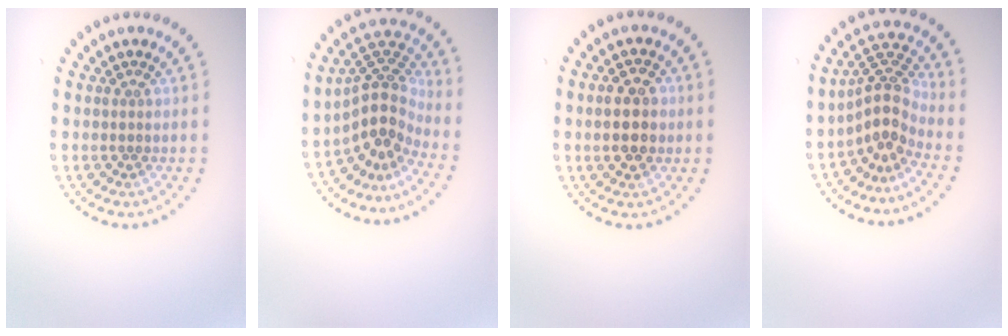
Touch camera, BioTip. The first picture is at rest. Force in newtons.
{"total": 4.3, "press": 3.0, "slide": 3.1}
{"total": 4.3, "press": 4.3, "slide": 0.1}
{"total": 3.9, "press": 2.8, "slide": 2.8}